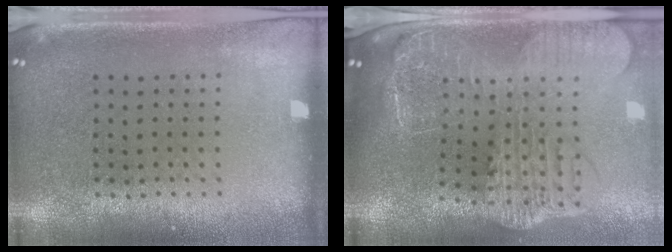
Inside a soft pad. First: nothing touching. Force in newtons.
{"total": 3.8, "press": 3.0, "slide": 2.3}